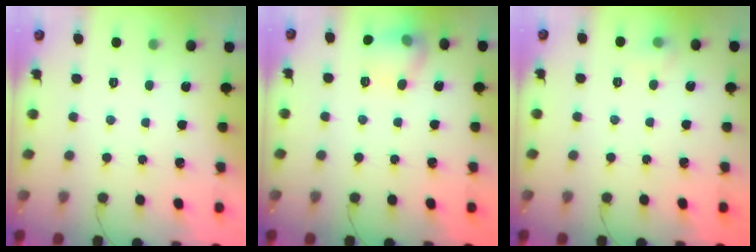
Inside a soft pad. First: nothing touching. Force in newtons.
{"total": 10.7, "press": 10.7, "slide": 0.8}
{"total": 4.8, "press": 4.6, "slide": 1.3}